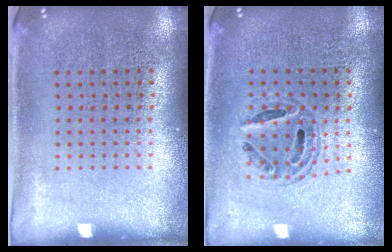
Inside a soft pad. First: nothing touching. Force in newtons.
{"total": 0.7, "press": 0.7, "slide": 0.3}